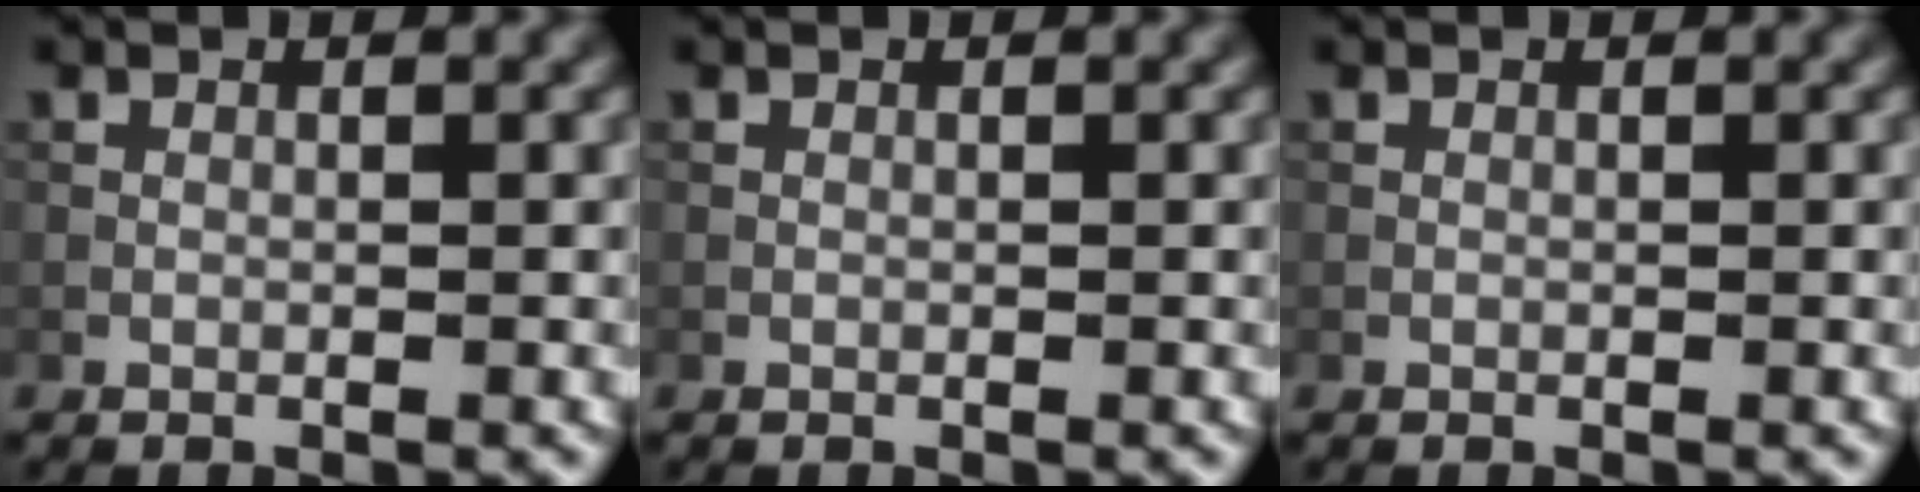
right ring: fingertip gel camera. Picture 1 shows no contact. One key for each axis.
{"total": 0.0}
{"total": 0.0}